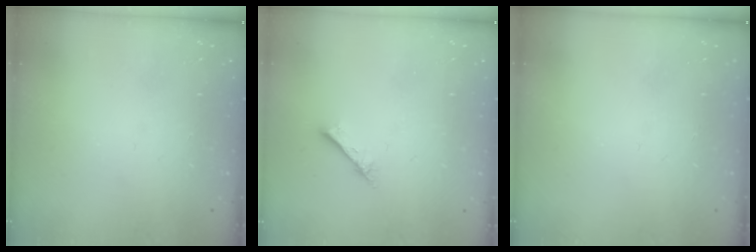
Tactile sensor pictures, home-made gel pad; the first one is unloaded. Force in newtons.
{"total": 2.4, "press": 2.4, "slide": 0.3}
{"total": 0.0}